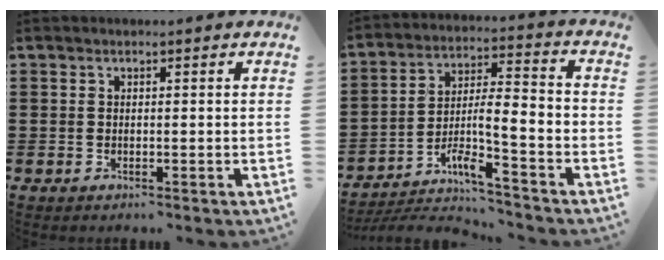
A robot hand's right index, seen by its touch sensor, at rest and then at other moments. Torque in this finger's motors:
{"motor_torque": [0.34, 0.06, 0.31, 0.14]}